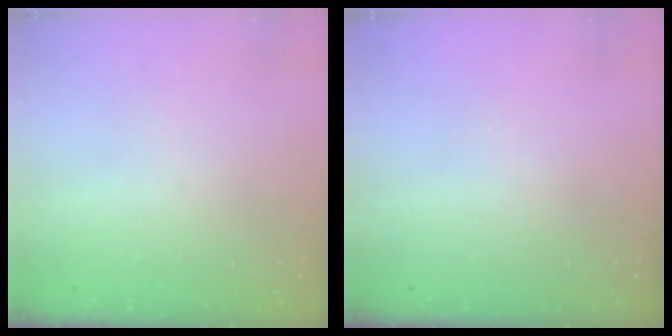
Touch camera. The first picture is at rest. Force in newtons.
{"total": 0.0}